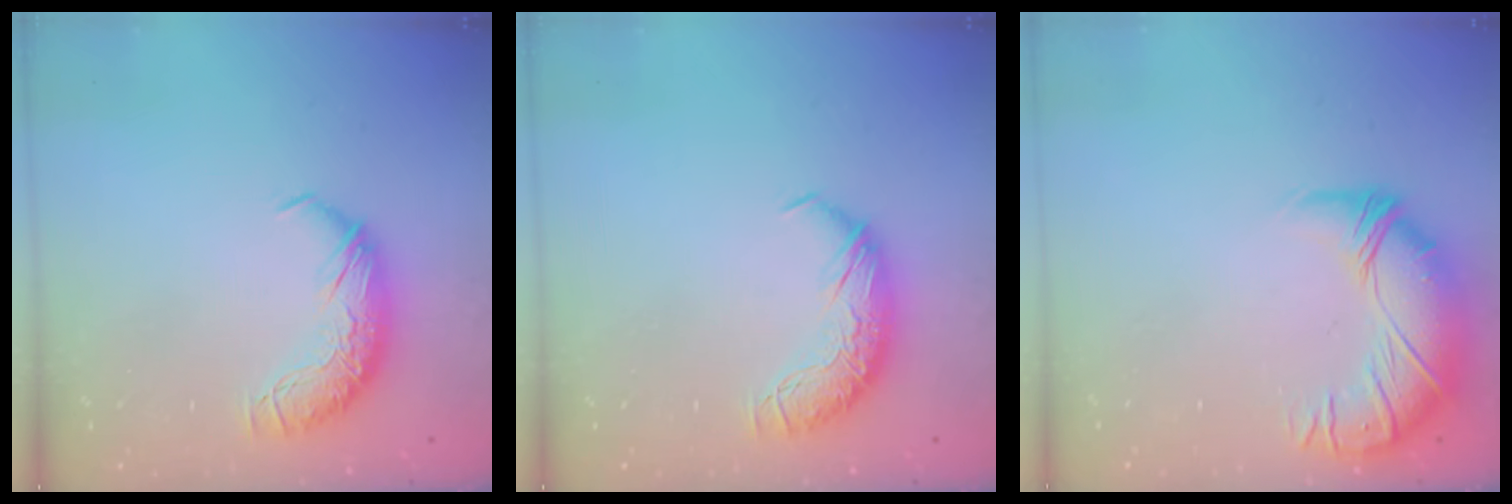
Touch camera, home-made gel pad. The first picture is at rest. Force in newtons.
{"total": 0.0}
{"total": 3.6, "press": 1.6, "slide": 3.2}